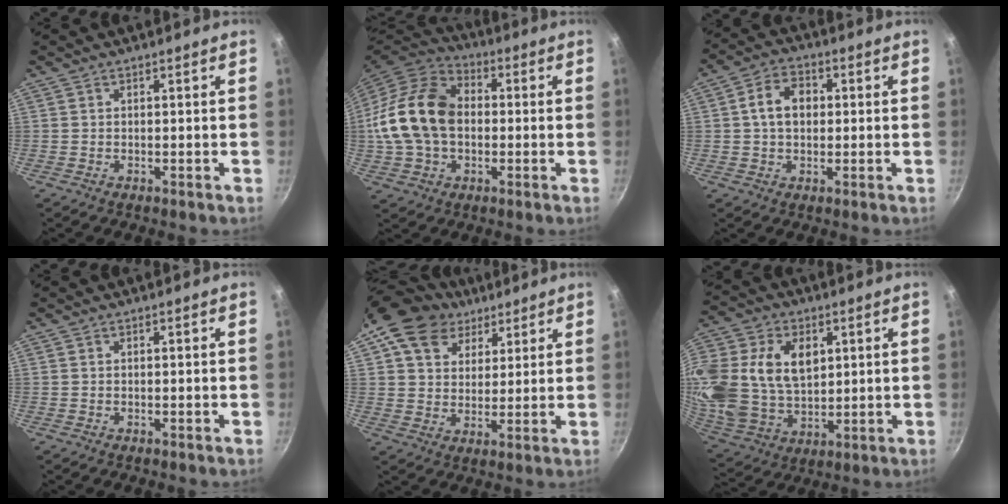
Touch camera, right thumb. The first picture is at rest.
{"total": 19.1, "force": [0.1, 13.6, 13.5], "torque": [-0.242, 0.032, -0.007]}
{"total": 7.5, "force": [0.8, 5.5, 5.0], "torque": [-0.068, 0.015, 0.004]}
{"total": 0.0}
{"total": 13.5, "force": [7.9, 9.6, 5.2], "torque": [-0.071, -0.005, 0.136]}
{"total": 23.9, "force": [5.9, 16.9, 15.8], "torque": [-0.353, 0.006, 0.116]}